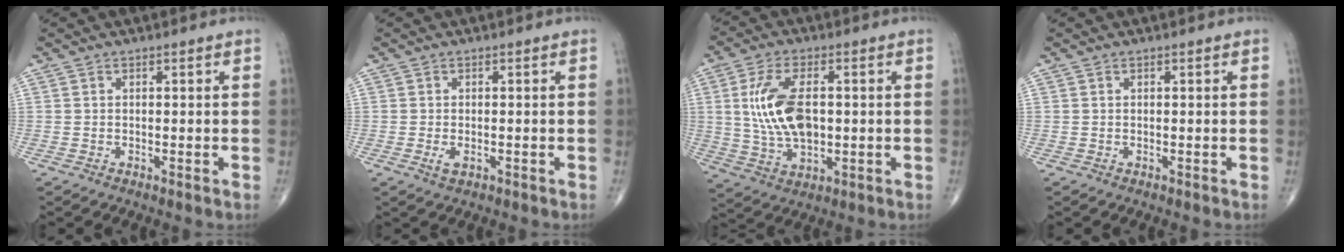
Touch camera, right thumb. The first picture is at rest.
{"total": 1.6, "force": [-0.5, 0.9, 1.3], "torque": [-0.028, -0.004, -0.008]}
{"total": 12.2, "force": [1.3, 6.4, 10.3], "torque": [-0.201, -0.002, 0.030]}
{"total": 0.0}